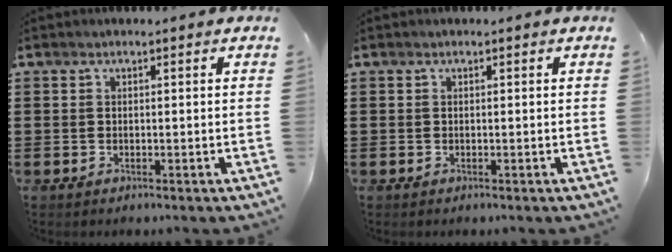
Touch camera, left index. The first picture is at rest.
{"total": 0.0}